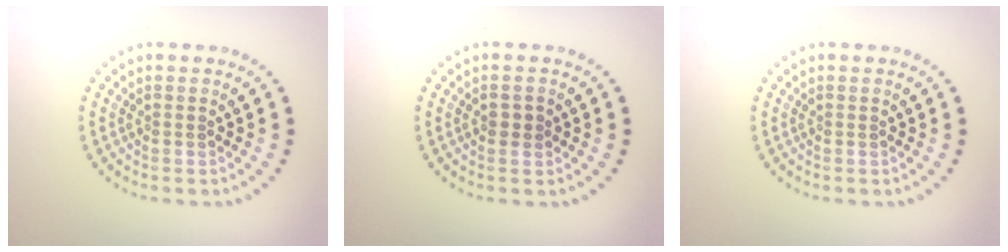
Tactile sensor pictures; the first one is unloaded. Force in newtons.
{"total": 1.3, "press": 1.3, "slide": 0.3}
{"total": 0.0}